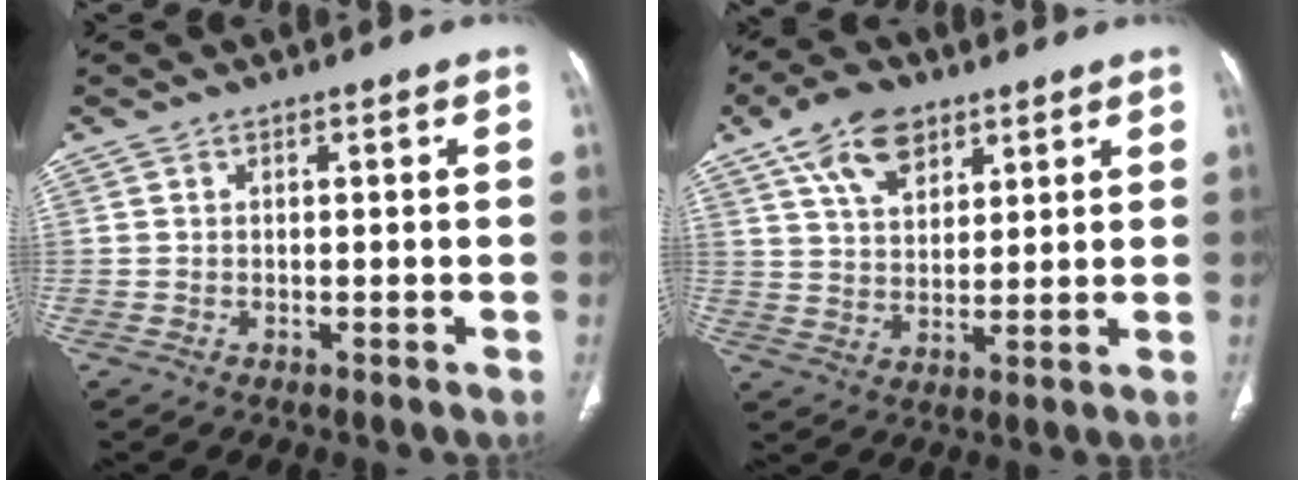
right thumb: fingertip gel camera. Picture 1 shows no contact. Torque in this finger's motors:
{"motor_torque": [-1.31, 1.50, 0.25, -0.06, 0.08]}